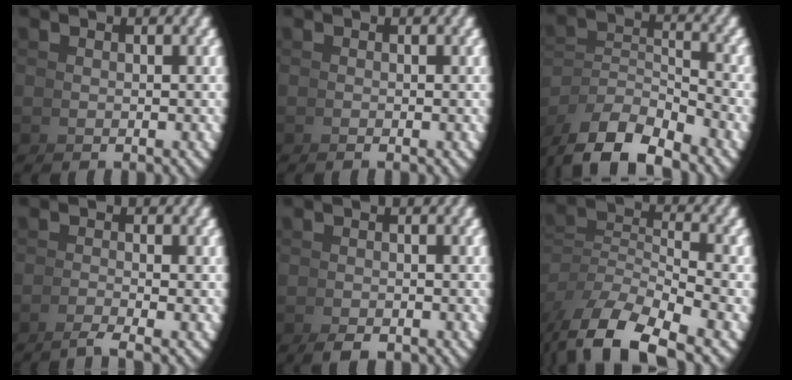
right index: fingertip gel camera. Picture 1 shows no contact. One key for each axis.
{"total": 0.8, "fx": -0.4, "fy": -0.7, "fz": 0.0, "tx": 0.007, "ty": 0.007, "tz": -0.012}
{"total": 7.3, "fx": -3.5, "fy": 4.9, "fz": 4.1, "tx": -0.107, "ty": -0.034, "tz": -0.047}
{"total": 2.4, "fx": -1.8, "fy": -1.2, "fz": 1.0, "tx": -0.007, "ty": 0.001, "tz": -0.033}
{"total": 1.2, "fx": -1.2, "fy": -0.1, "fz": 0.2, "tx": 0.005, "ty": -0.006, "tz": -0.018}
{"total": 6.5, "fx": -3.0, "fy": 3.5, "fz": 4.6, "tx": -0.102, "ty": -0.026, "tz": -0.037}